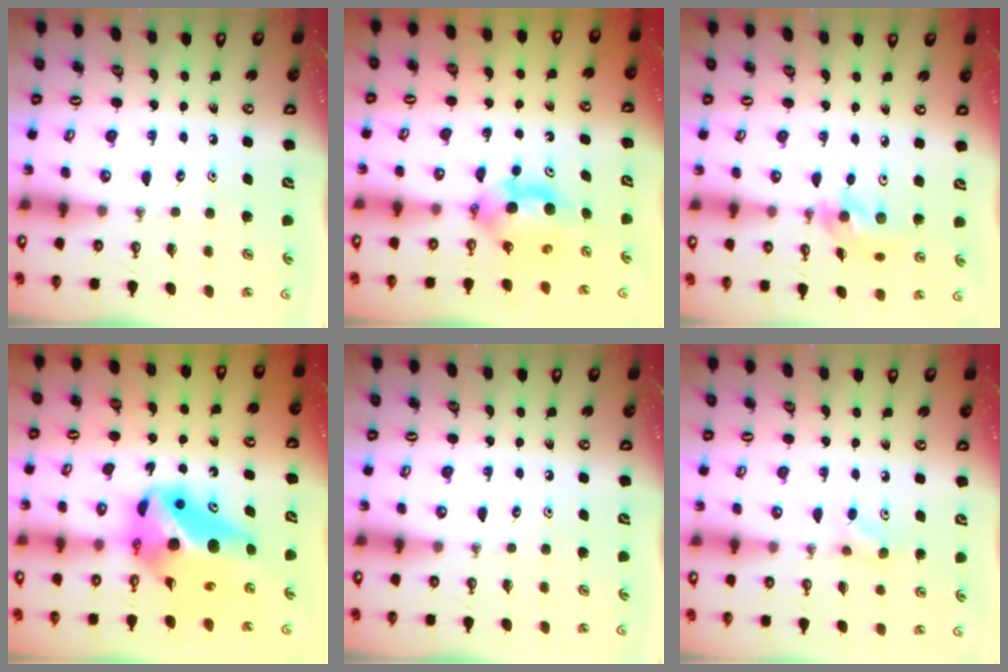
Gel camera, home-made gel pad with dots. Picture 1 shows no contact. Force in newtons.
{"total": 6.5, "press": 6.0, "slide": 2.5}
{"total": 11.4, "press": 11.2, "slide": 2.3}
{"total": 12.5, "press": 12.2, "slide": 2.8}
{"total": 0.0}
{"total": 5.3, "press": 5.3, "slide": 0.6}